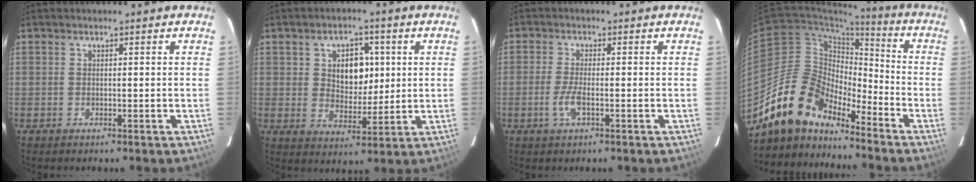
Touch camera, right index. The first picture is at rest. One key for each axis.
{"total": 8.2, "fx": 2.0, "fy": 5.6, "fz": 5.6, "tx": -0.091, "ty": 0.012, "tz": 0.041}
{"total": 3.6, "fx": -1.4, "fy": 0.7, "fz": 3.3, "tx": -0.073, "ty": -0.004, "tz": -0.028}
{"total": 15.5, "fx": -13.3, "fy": 6.3, "fz": 5.2, "tx": -0.103, "ty": 0.019, "tz": -0.244}